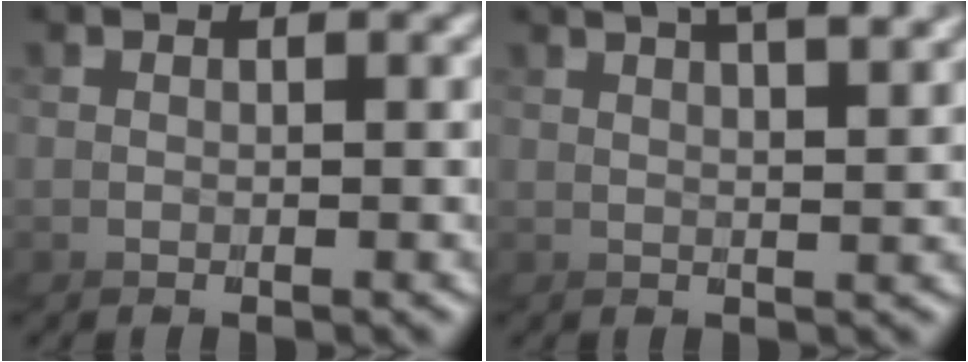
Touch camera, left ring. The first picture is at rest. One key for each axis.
{"total": 3.5, "fx": 2.5, "fy": -2.4, "fz": -0.3, "tx": -0.010, "ty": 0.022, "tz": 0.032}